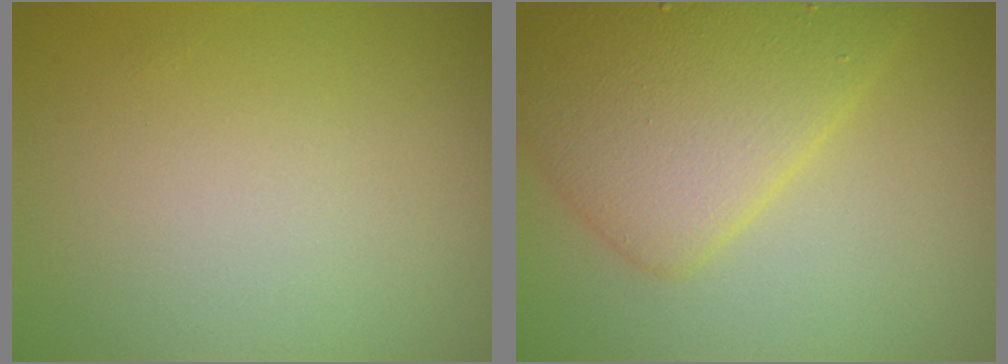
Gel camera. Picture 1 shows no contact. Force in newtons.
{"total": 6.4, "press": 6.4, "slide": 0.1}